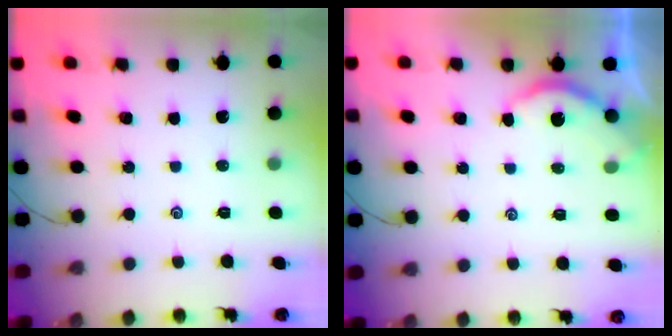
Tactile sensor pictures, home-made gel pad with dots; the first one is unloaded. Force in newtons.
{"total": 4.3, "press": 4.3, "slide": 0.3}